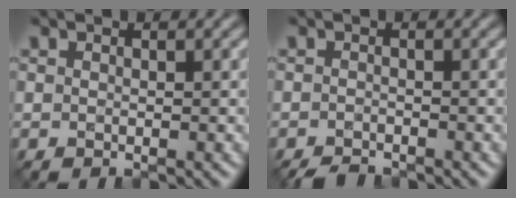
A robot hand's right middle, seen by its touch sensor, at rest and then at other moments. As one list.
[{"total": 2.2, "force": [-2.0, 0.3, 0.7], "torque": [-0.011, -0.007, -0.039]}]